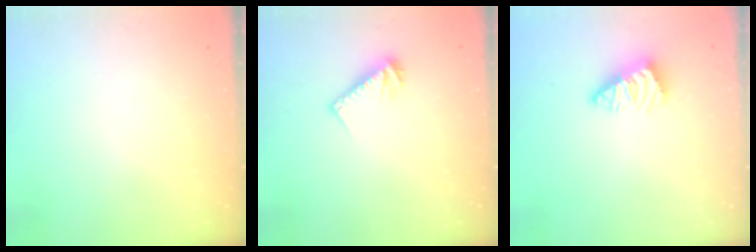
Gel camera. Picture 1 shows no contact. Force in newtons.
{"total": 7.8, "press": 7.7, "slide": 0.4}
{"total": 2.6, "press": 2.6, "slide": 0.5}